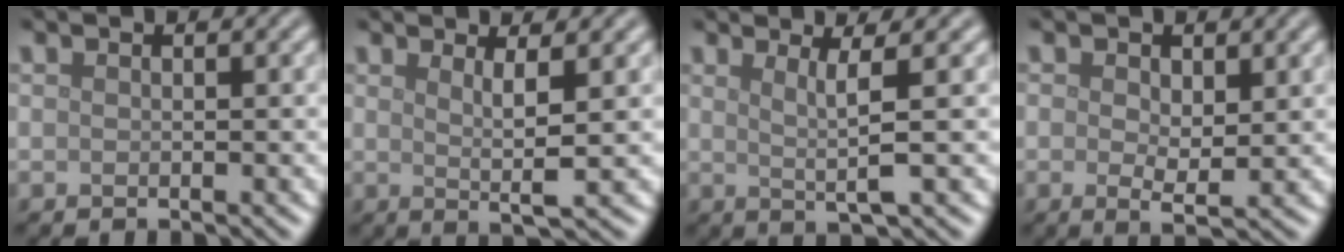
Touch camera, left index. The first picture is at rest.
{"total": 2.8, "force": [0.9, 0.4, 2.7], "torque": [-0.049, -0.008, 0.015]}
{"total": 2.9, "force": [0.7, 0.3, 2.8], "torque": [-0.053, -0.004, 0.015]}
{"total": 2.5, "force": [0.5, 1.2, 2.0], "torque": [-0.037, -0.005, 0.010]}